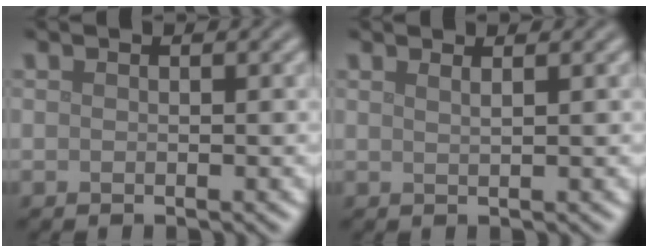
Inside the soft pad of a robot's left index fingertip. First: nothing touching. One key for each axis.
{"total": 1.5, "fx": 1.0, "fy": 0.7, "fz": 1.0, "tx": 0.000, "ty": 0.002, "tz": -0.001}